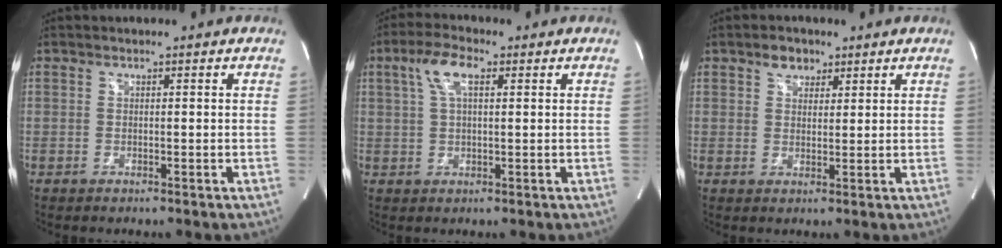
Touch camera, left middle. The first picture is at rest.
{"total": 5.5, "force": [2.2, 1.7, 4.7], "torque": [-0.102, 0.018, 0.043]}
{"total": 3.2, "force": [2.0, 2.1, 1.2], "torque": [-0.021, 0.009, 0.035]}